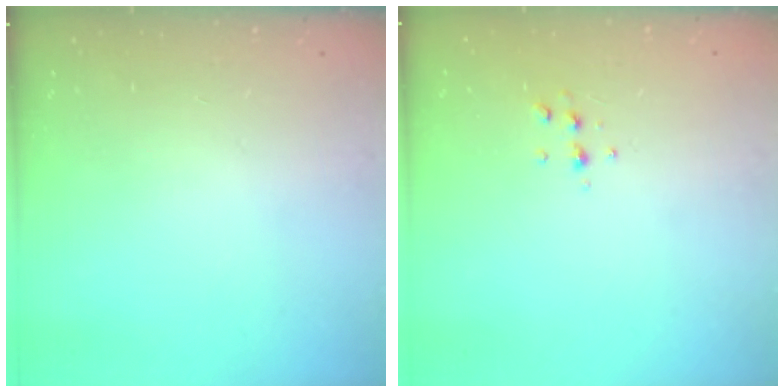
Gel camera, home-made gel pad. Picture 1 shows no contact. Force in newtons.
{"total": 4.7, "press": 4.4, "slide": 1.6}